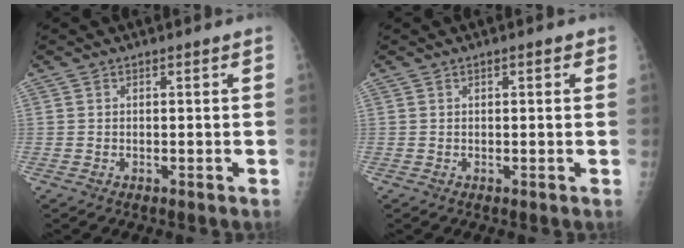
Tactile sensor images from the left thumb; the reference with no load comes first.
{"total": 1.3, "force": [0.6, 0.6, 1.0], "torque": [-0.010, 0.001, 0.006]}